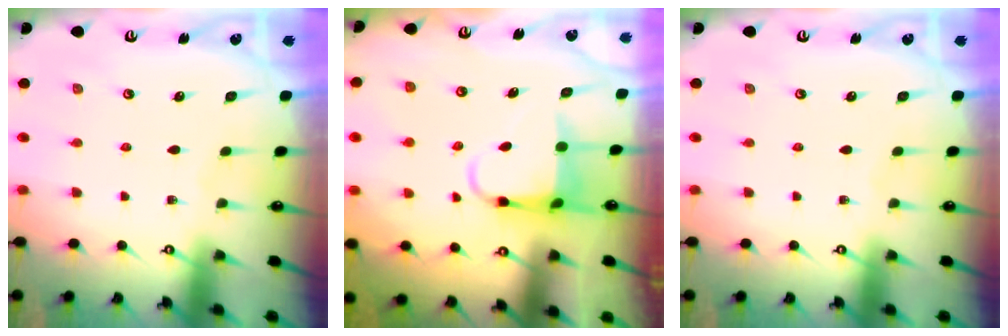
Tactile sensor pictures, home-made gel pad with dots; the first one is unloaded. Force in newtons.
{"total": 4.8, "press": 4.8, "slide": 0.7}
{"total": 0.0}